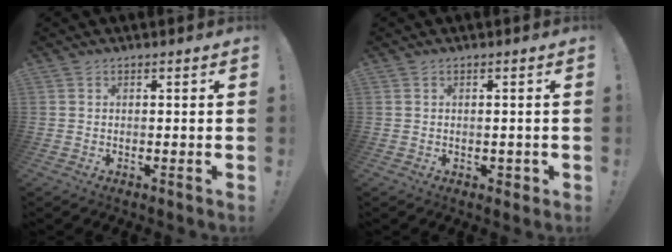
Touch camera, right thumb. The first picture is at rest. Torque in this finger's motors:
{"motor_torque": [0.07, 0.00, -0.11, 0.07, -0.02]}